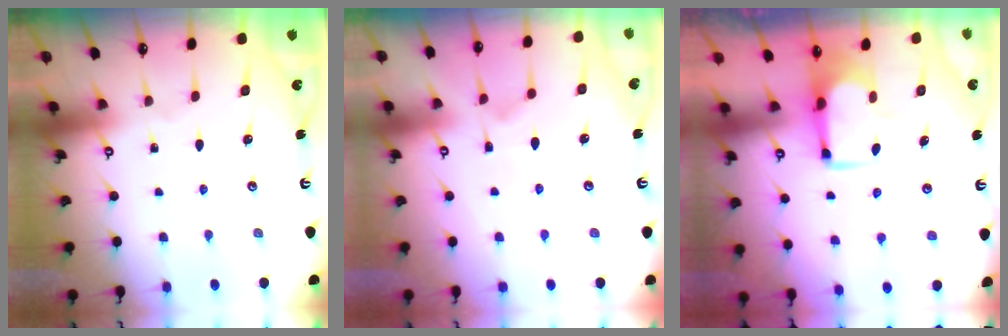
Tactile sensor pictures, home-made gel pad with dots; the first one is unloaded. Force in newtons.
{"total": 1.4, "press": 0.5, "slide": 1.3}
{"total": 1.9, "press": 1.7, "slide": 0.8}